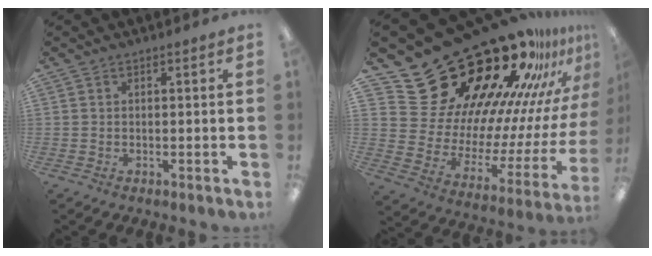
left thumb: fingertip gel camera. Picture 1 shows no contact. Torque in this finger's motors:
{"motor_torque": [2.10, 2.63, 1.20, -1.57, 0.06]}